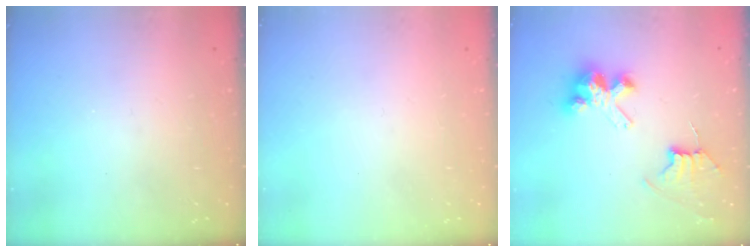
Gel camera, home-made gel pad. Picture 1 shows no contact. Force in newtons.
{"total": 0.0}
{"total": 7.9, "press": 7.8, "slide": 0.6}